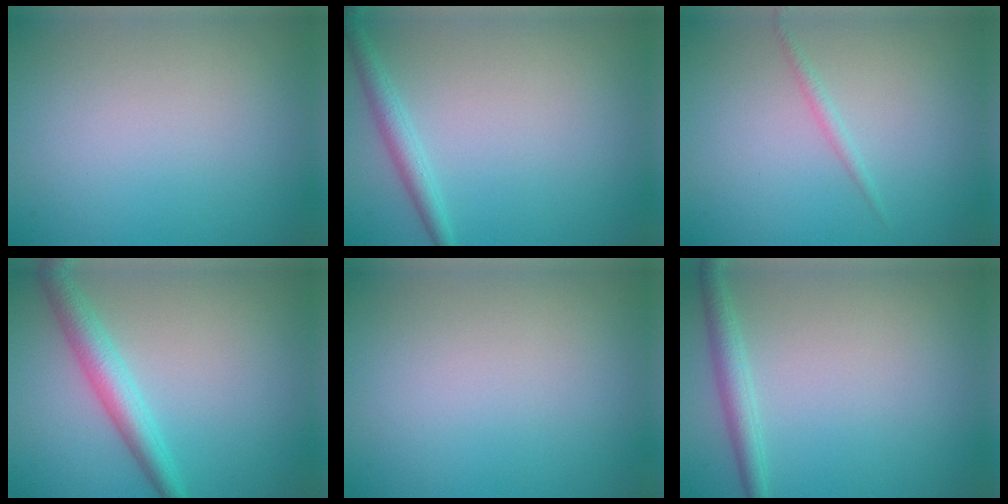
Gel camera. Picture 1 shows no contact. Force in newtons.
{"total": 2.0, "press": 2.0, "slide": 0.1}
{"total": 0.9, "press": 0.9, "slide": 0.1}
{"total": 3.6, "press": 3.6, "slide": 0.2}
{"total": 0.0}
{"total": 2.2, "press": 2.2, "slide": 0.1}